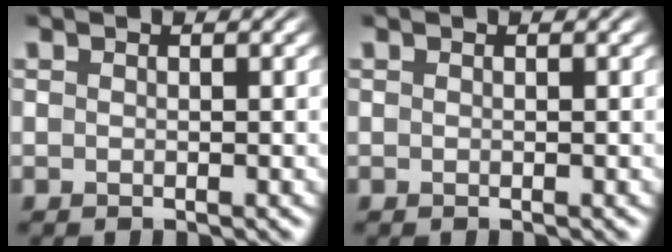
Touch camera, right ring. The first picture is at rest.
{"total": 0.0}